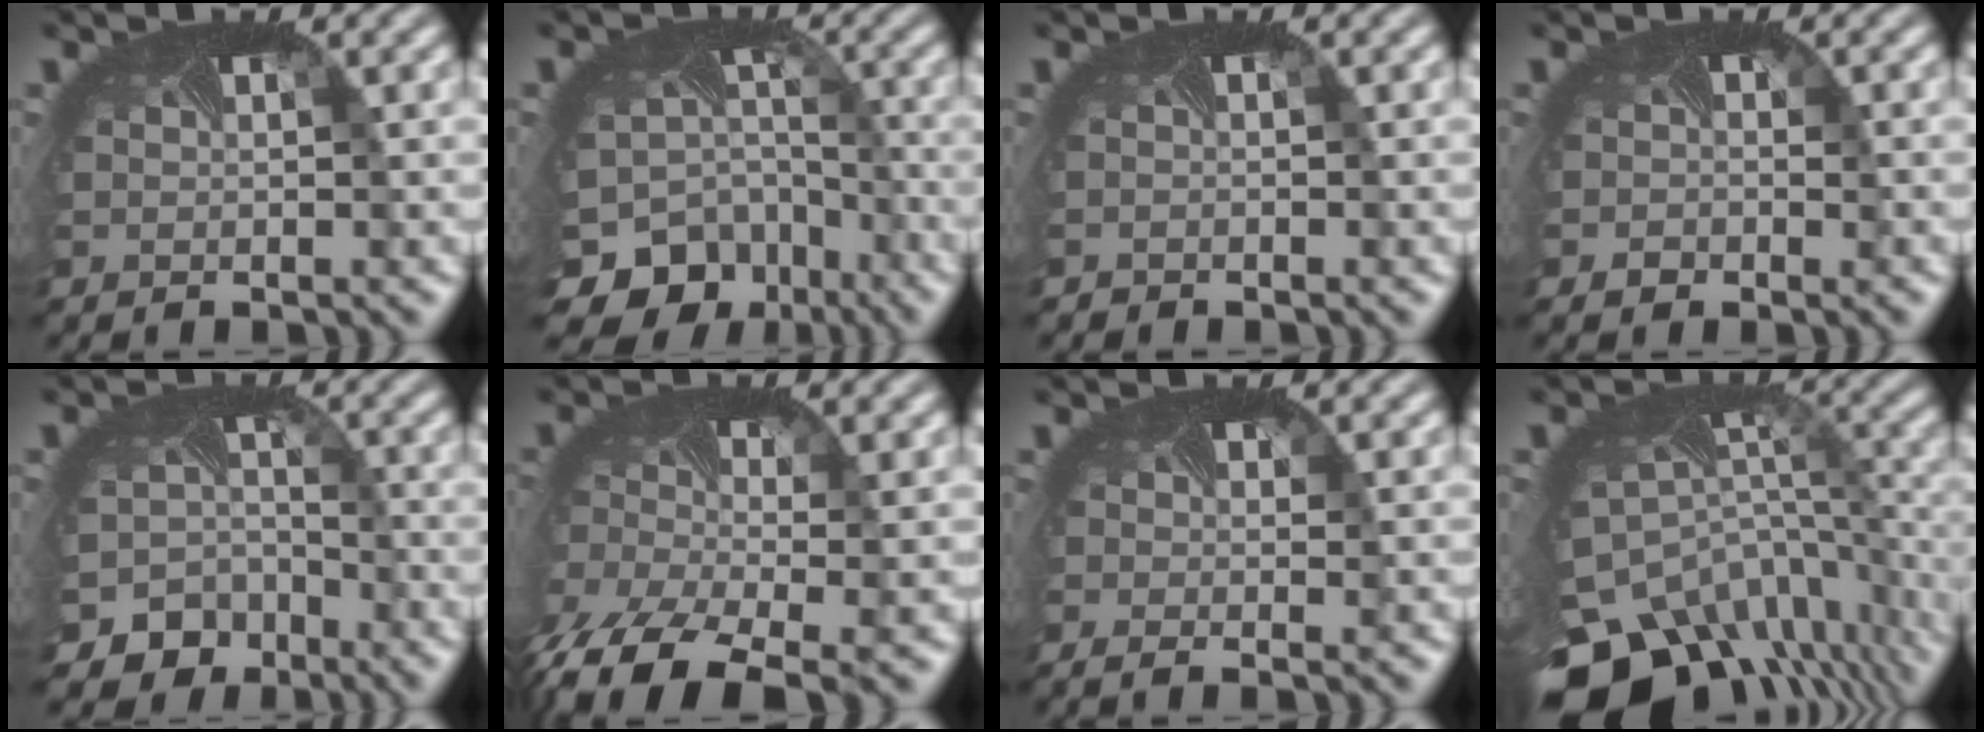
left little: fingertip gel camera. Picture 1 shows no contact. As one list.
[{"total": 12.0, "force": [-8.1, 8.4, 2.8], "torque": [-0.089, -0.037, -0.104]}, {"total": 0.8, "force": [-0.7, 0.3, -0.4], "torque": [-0.002, -0.006, -0.012]}, {"total": 1.5, "force": [-1.0, 1.1, 0.2], "torque": [-0.015, -0.012, -0.019]}, {"total": 7.8, "force": [-5.9, 5.1, 0.1], "torque": [-0.005, -0.021, -0.078]}, {"total": 9.3, "force": [-6.6, 3.8, 5.3], "torque": [-0.152, -0.054, -0.113]}, {"total": 2.1, "force": [-0.8, 0.8, 1.7], "torque": [-0.033, -0.009, -0.014]}, {"total": 13.5, "force": [-8.6, 8.0, 6.7], "torque": [-0.186, -0.047, -0.104]}]